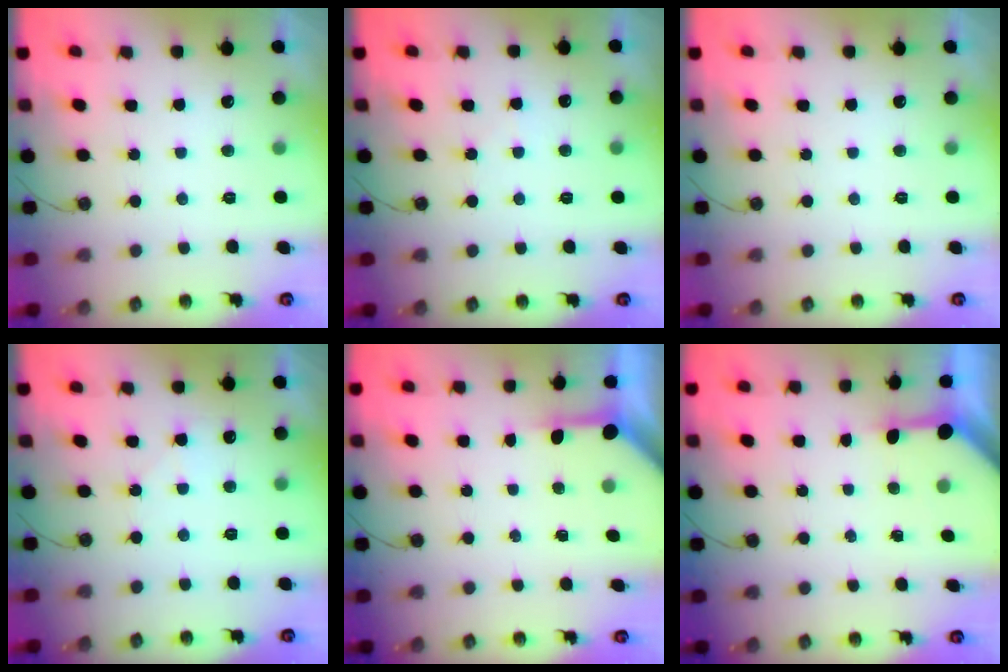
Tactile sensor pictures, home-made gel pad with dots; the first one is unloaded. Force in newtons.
{"total": 3.4, "press": 3.4, "slide": 0.6}
{"total": 0.0}
{"total": 6.2, "press": 6.2, "slide": 0.8}
{"total": 3.4, "press": 3.4, "slide": 0.5}
{"total": 3.8, "press": 3.7, "slide": 0.3}